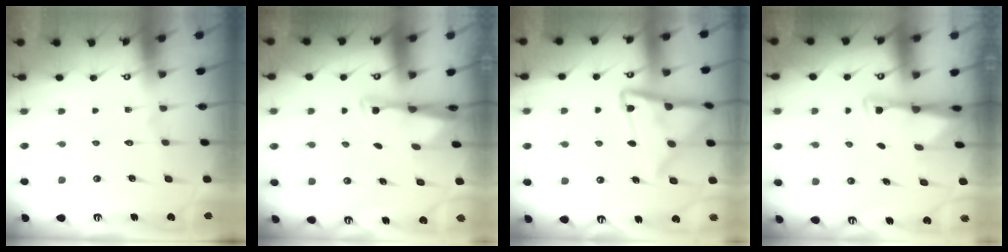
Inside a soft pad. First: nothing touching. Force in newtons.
{"total": 2.7, "press": 2.6, "slide": 0.4}
{"total": 16.2, "press": 16.1, "slide": 1.7}
{"total": 3.1, "press": 3.1, "slide": 0.5}